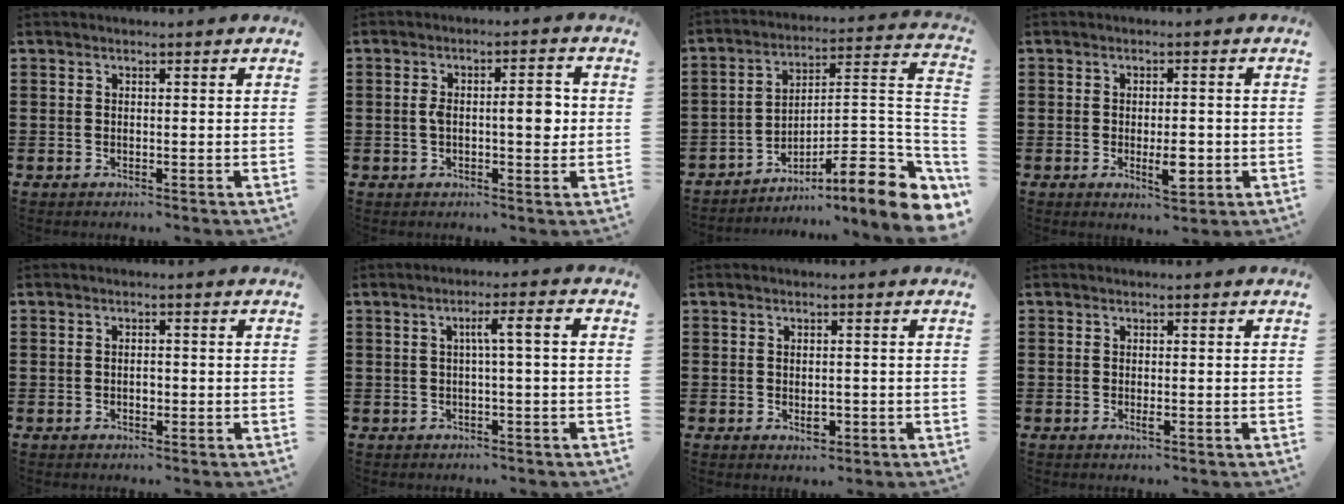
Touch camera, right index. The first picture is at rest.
{"total": 5.0, "force": [0.0, 1.8, 4.7], "torque": [-0.071, -0.001, -0.007]}
{"total": 8.7, "force": [-5.5, 1.1, 6.6], "torque": [-0.089, -0.021, -0.113]}
{"total": 4.5, "force": [-1.2, 1.7, 4.0], "torque": [-0.058, 0.002, -0.021]}
{"total": 1.4, "force": [-0.3, 0.6, 1.2], "torque": [-0.024, -0.001, -0.005]}
{"total": 3.6, "force": [0.0, 0.0, 3.6], "torque": [-0.066, 0.001, -0.005]}
{"total": 2.3, "force": [-0.4, 1.2, 2.0], "torque": [-0.029, -0.003, -0.009]}
{"total": 1.0, "force": [-0.2, 0.3, 1.0], "torque": [-0.019, -0.004, -0.003]}